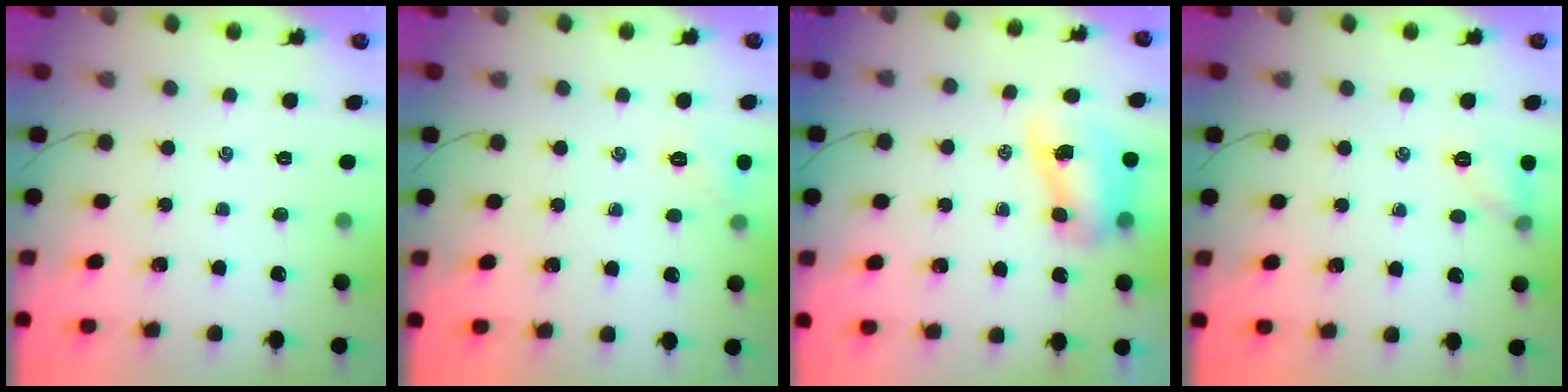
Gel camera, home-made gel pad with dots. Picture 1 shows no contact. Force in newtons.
{"total": 5.0, "press": 4.8, "slide": 1.4}
{"total": 9.0, "press": 8.9, "slide": 1.7}
{"total": 6.5, "press": 6.5, "slide": 0.8}